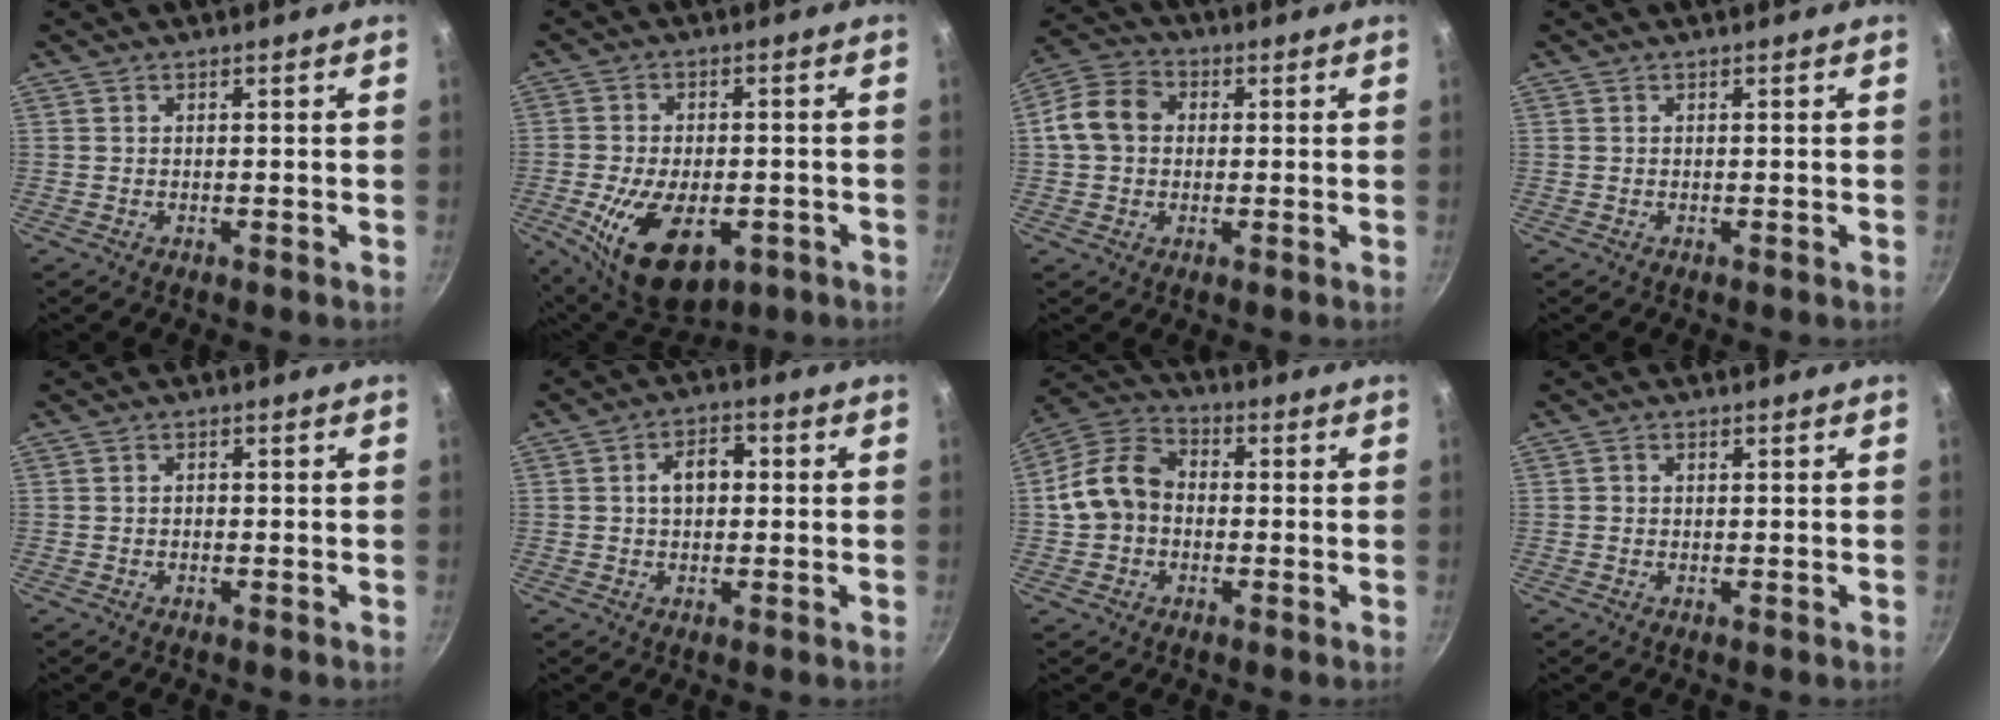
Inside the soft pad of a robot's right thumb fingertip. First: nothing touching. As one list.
[{"total": 15.5, "force": [-5.4, 8.7, 11.6], "torque": [-0.201, 0.003, -0.069]}, {"total": 9.1, "force": [0.8, 7.2, 5.4], "torque": [-0.097, 0.026, 0.005]}, {"total": 0.0}, {"total": 0.7, "force": [-0.2, 0.6, 0.3], "torque": [0.000, 0.003, -0.005]}, {"total": 5.7, "force": [0.6, 3.8, 4.2], "torque": [-0.060, 0.017, 0.004]}, {"total": 11.2, "force": [-0.5, 8.8, 6.9], "torque": [-0.121, 0.035, -0.021]}, {"total": 0.9, "force": [0.1, 0.8, 0.4], "torque": [-0.002, 0.002, -0.001]}]